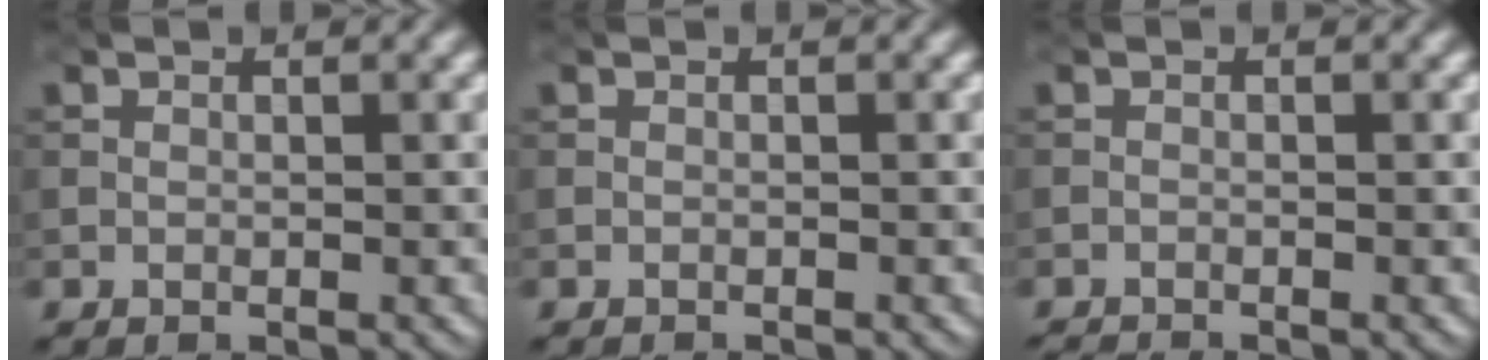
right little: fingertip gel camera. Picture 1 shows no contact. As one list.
[{"total": 0.6, "force": [-0.5, -0.2, -0.1], "torque": [0.001, -0.008, -0.013]}, {"total": 1.7, "force": [-1.7, -0.1, 0.2], "torque": [-0.004, -0.011, -0.035]}]